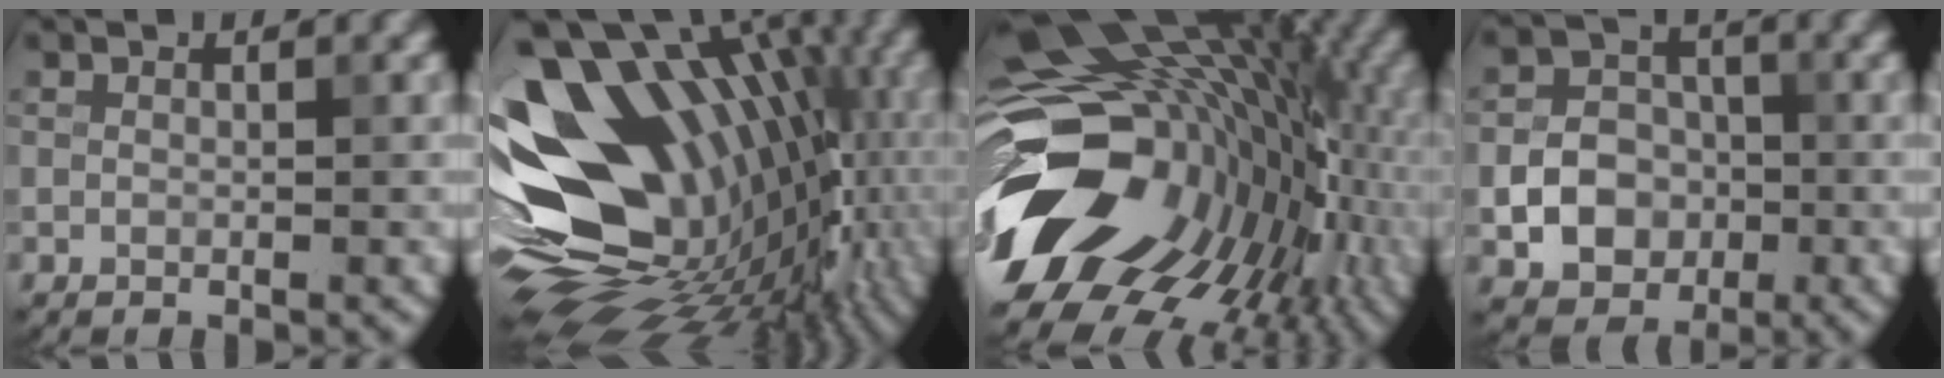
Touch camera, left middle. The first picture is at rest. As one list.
[{"total": 18.1, "force": [1.1, 12.9, 12.7], "torque": [-0.206, 0.001, 0.033]}, {"total": 19.5, "force": [-2.0, 14.1, 13.3], "torque": [-0.222, -0.024, -0.009]}, {"total": 5.6, "force": [-1.5, 4.6, 2.8], "torque": [-0.034, -0.001, -0.034]}]